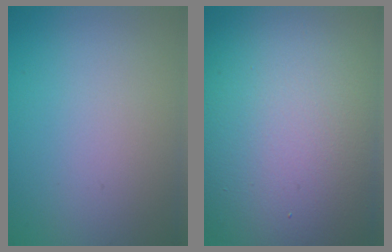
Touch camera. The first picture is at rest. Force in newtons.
{"total": 17.9, "press": 17.9, "slide": 0.9}